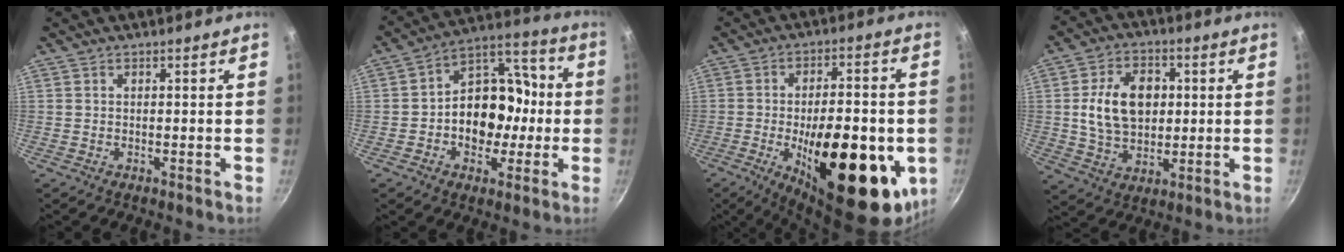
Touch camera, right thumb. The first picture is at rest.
{"total": 15.8, "force": [-1.9, 12.0, 10.1], "torque": [-0.098, 0.049, -0.038]}
{"total": 26.4, "force": [-6.3, 11.1, 23.1], "torque": [-0.307, 0.001, -0.080]}
{"total": 13.2, "force": [1.6, 9.3, 9.2], "torque": [-0.131, 0.002, 0.028]}